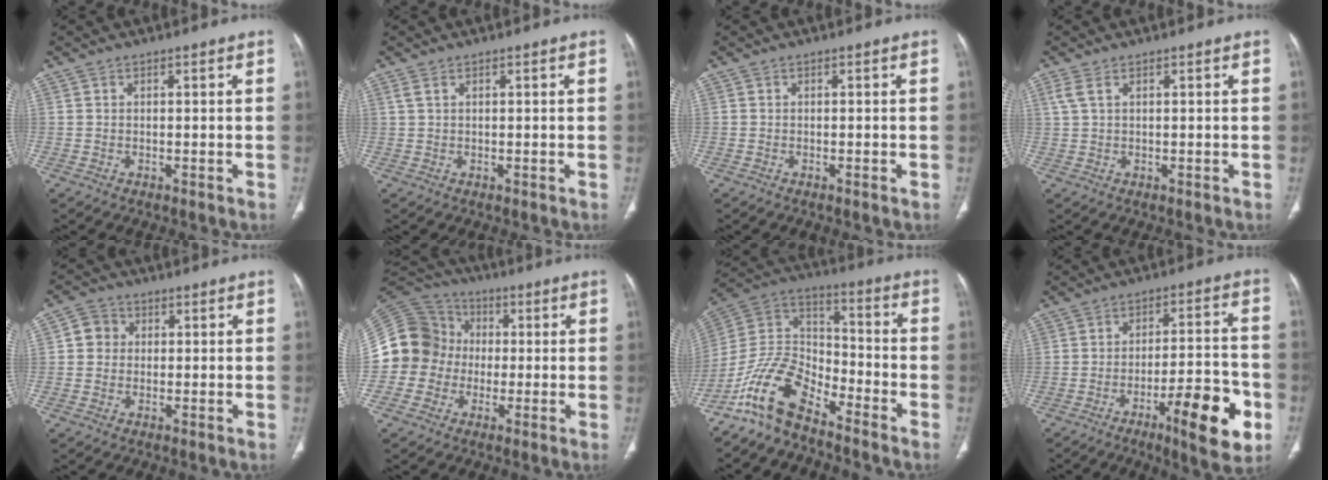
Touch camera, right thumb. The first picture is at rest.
{"total": 1.0, "force": [0.5, 0.4, 0.7], "torque": [-0.020, 0.010, 0.015]}
{"total": 0.6, "force": [-0.3, -0.2, 0.4], "torque": [-0.009, -0.001, -0.003]}
{"total": 2.1, "force": [1.0, 0.9, 1.6], "torque": [-0.048, 0.012, 0.030]}
{"total": 4.0, "force": [0.5, 3.8, 1.3], "torque": [-0.001, 0.007, 0.003]}
{"total": 14.7, "force": [-1.3, 13.7, 5.1], "torque": [-0.094, 0.046, -0.025]}
{"total": 12.5, "force": [-9.6, 5.2, 6.0], "torque": [-0.110, 0.084, -0.194]}
{"total": 15.3, "force": [-6.7, 3.4, 13.3], "torque": [-0.182, 0.027, -0.092]}